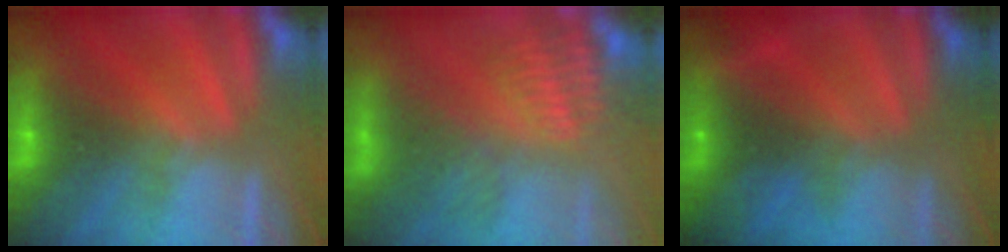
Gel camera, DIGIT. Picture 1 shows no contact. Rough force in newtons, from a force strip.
{"total": 4.9}
{"total": 6.0}